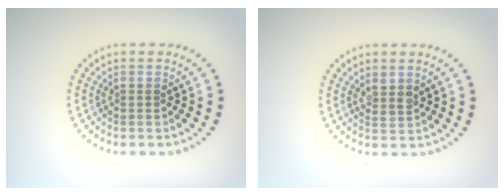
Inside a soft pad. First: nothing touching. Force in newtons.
{"total": 1.3, "press": 1.1, "slide": 0.7}